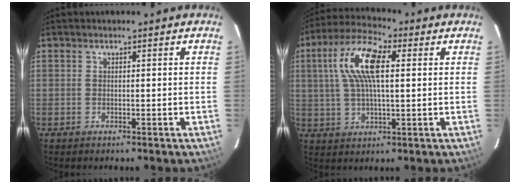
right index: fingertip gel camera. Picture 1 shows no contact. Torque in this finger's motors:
{"motor_torque": [0.53, 0.05, 0.52, 0.18]}